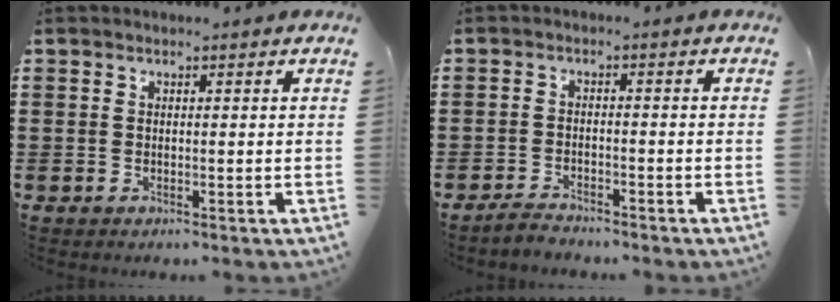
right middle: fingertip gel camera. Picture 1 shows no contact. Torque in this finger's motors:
{"motor_torque": [0.72, -0.36, -0.07, 0.01]}